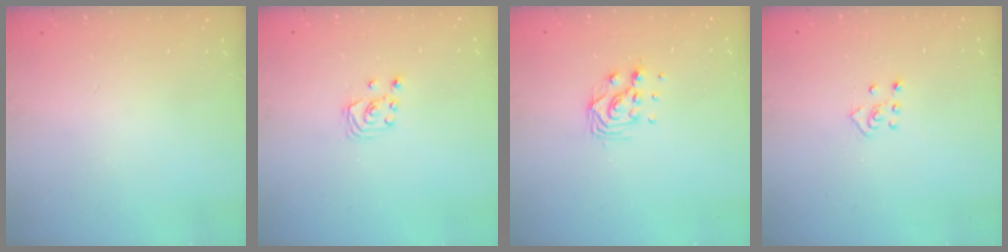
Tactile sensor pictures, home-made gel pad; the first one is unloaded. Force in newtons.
{"total": 2.7, "press": 2.7, "slide": 0.3}
{"total": 7.8, "press": 7.8, "slide": 0.7}
{"total": 4.7, "press": 4.6, "slide": 0.6}